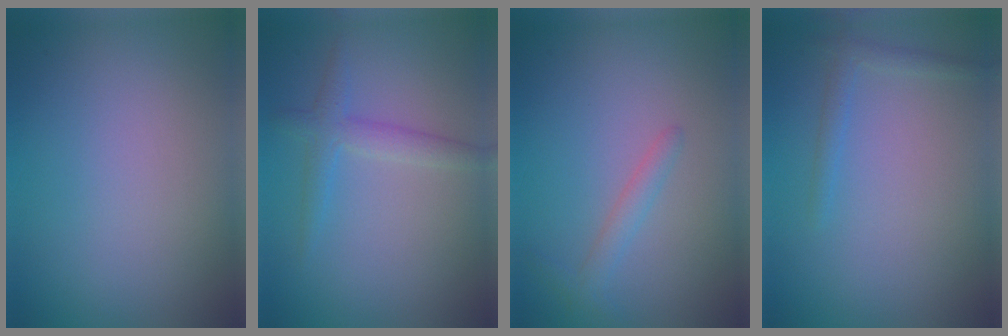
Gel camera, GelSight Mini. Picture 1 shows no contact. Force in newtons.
{"total": 2.3, "press": 2.3, "slide": 0.1}
{"total": 1.5, "press": 1.5, "slide": 0.1}
{"total": 1.2, "press": 1.2, "slide": 0.1}